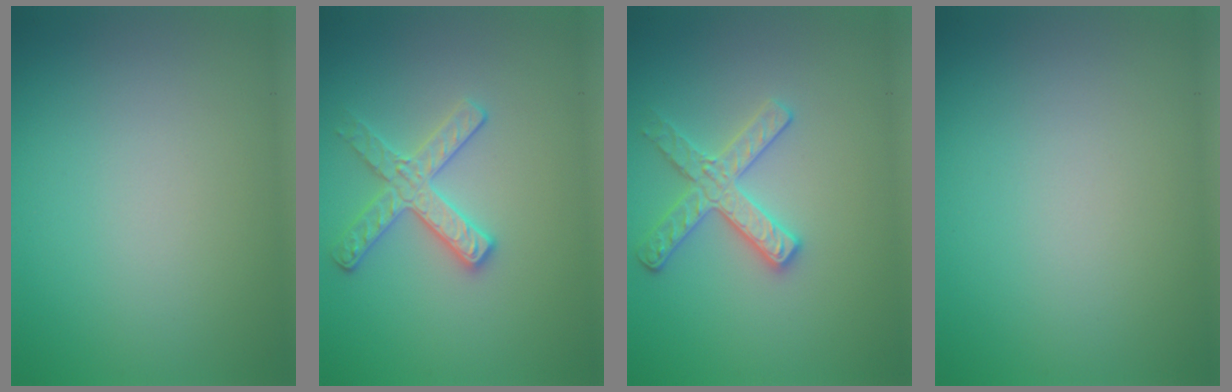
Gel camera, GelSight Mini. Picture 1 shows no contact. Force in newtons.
{"total": 2.8, "press": 2.8, "slide": 0.3}
{"total": 2.9, "press": 2.8, "slide": 0.6}
{"total": 0.0}